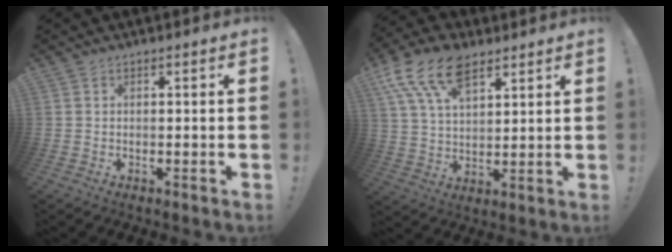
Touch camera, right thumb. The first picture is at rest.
{"total": 15.7, "force": [9.2, 8.6, 9.4], "torque": [-0.178, -0.035, 0.170]}